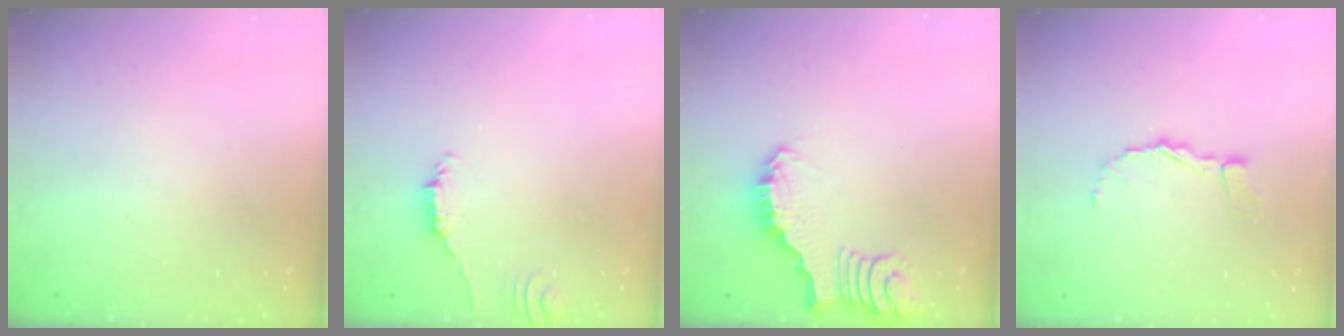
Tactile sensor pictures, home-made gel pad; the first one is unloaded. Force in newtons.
{"total": 2.6, "press": 2.6, "slide": 0.4}
{"total": 2.7, "press": 2.7, "slide": 0.2}
{"total": 7.3, "press": 7.2, "slide": 0.7}